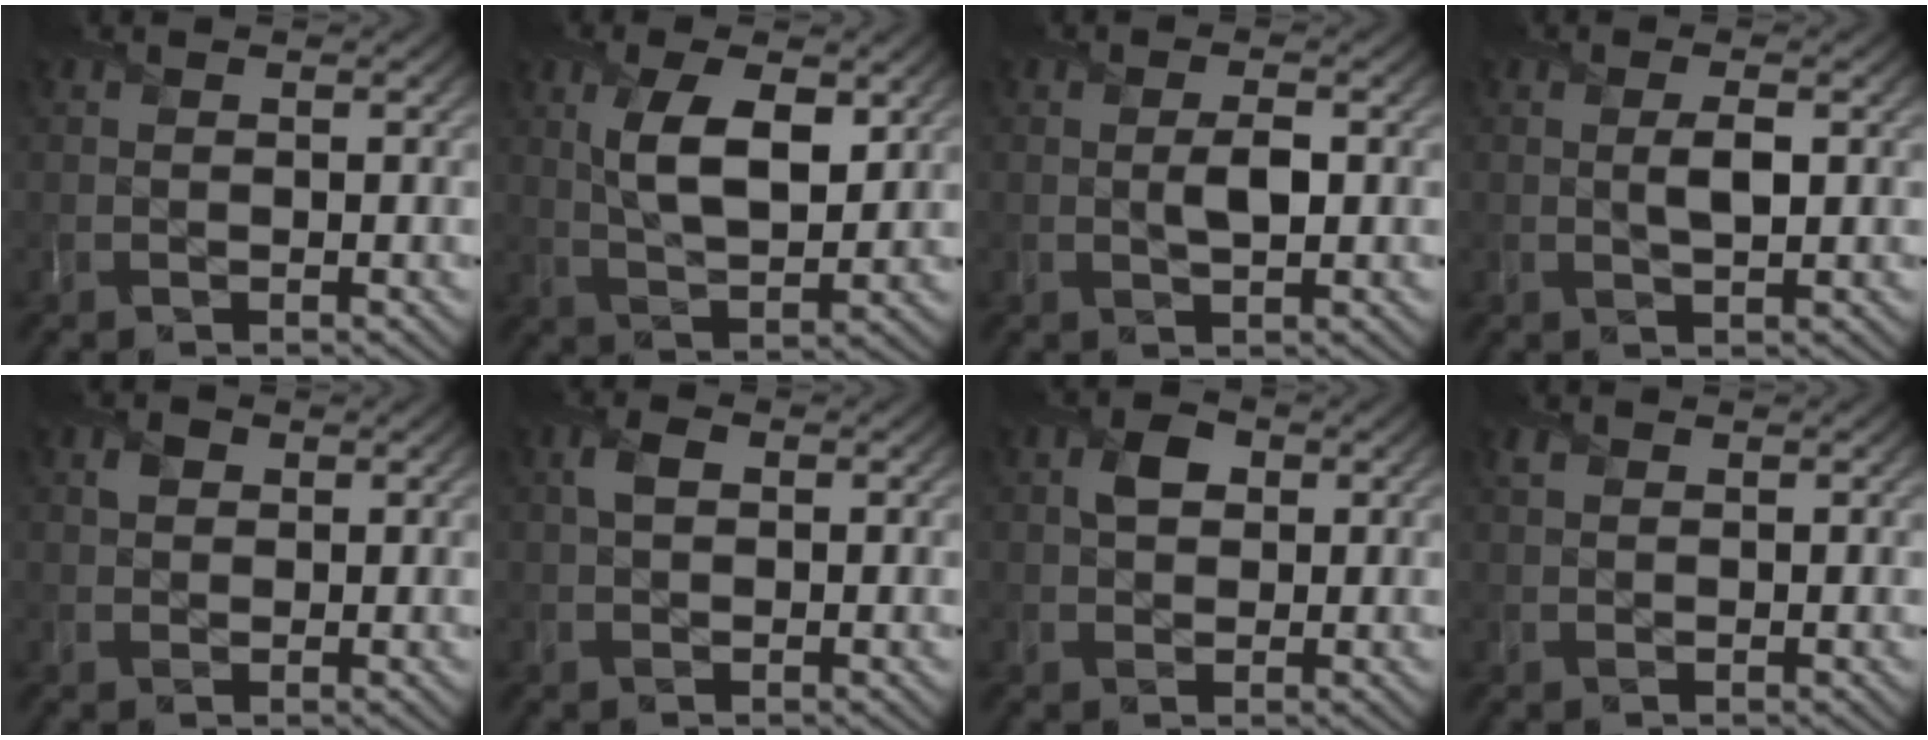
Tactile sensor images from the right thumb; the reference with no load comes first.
{"total": 7.9, "force": [2.4, 3.6, 6.5], "torque": [-0.130, 0.000, 0.047]}
{"total": 2.2, "force": [0.0, 0.9, 2.0], "torque": [-0.042, -0.001, 0.002]}
{"total": 2.1, "force": [0.3, 0.6, 2.0], "torque": [-0.038, 0.001, 0.005]}
{"total": 1.5, "force": [0.5, 1.3, 0.4], "torque": [-0.008, 0.001, 0.009]}
{"total": 1.9, "force": [0.4, 1.4, 1.3], "torque": [-0.029, 0.003, 0.005]}
{"total": 3.0, "force": [0.6, 2.4, 1.6], "torque": [-0.036, 0.003, 0.009]}
{"total": 0.8, "force": [0.6, 0.5, 0.3], "torque": [-0.011, 0.002, 0.012]}